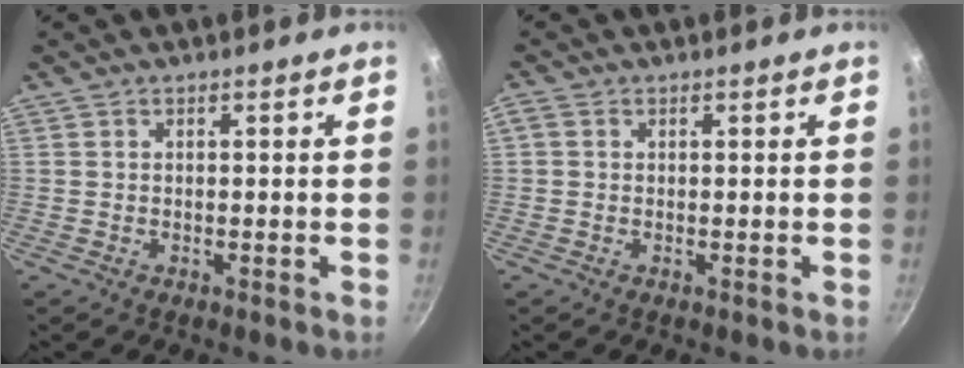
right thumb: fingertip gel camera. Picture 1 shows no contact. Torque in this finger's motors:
{"motor_torque": [-0.98, 0.52, -0.01, 0.03, 0.05]}